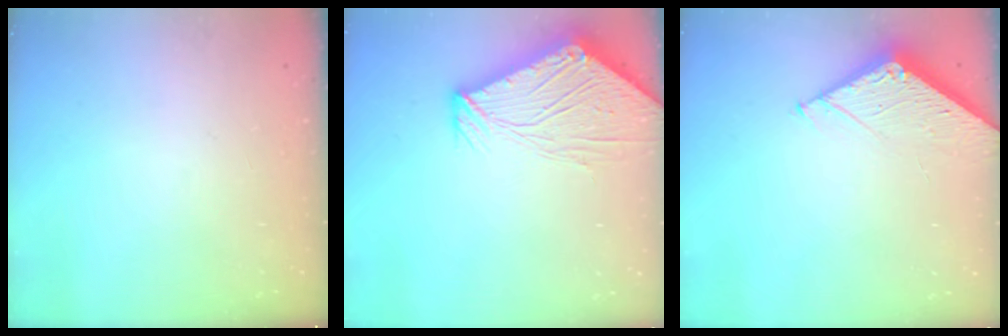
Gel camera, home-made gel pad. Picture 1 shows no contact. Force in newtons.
{"total": 12.2, "press": 12.2, "slide": 1.4}
{"total": 4.3, "press": 4.2, "slide": 0.5}